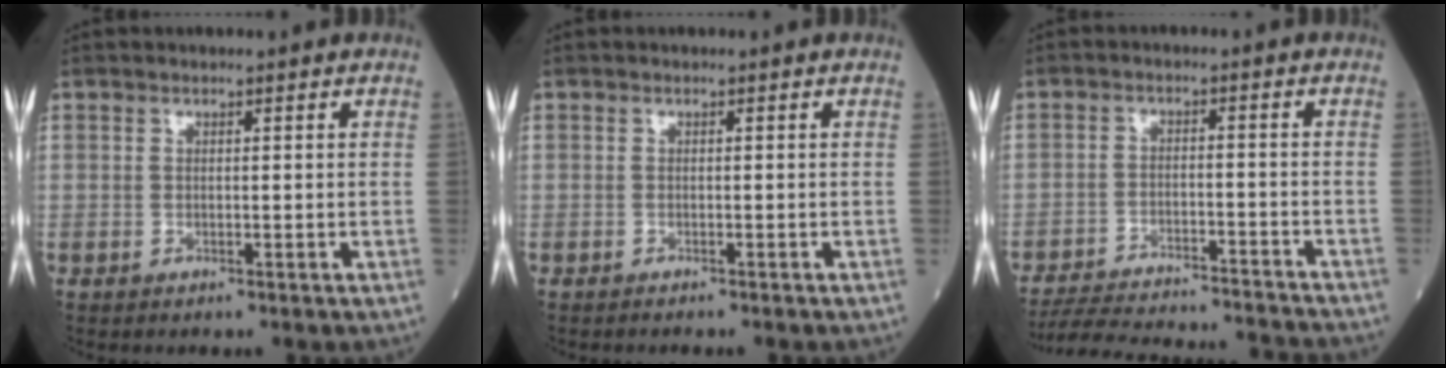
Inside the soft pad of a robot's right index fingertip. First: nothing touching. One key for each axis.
{"total": 1.6, "fx": -1.5, "fy": 0.0, "fz": 0.7, "tx": -0.011, "ty": 0.001, "tz": -0.016}
{"total": 17.9, "fx": -17.0, "fy": 1.2, "fz": 5.3, "tx": -0.106, "ty": -0.018, "tz": -0.238}